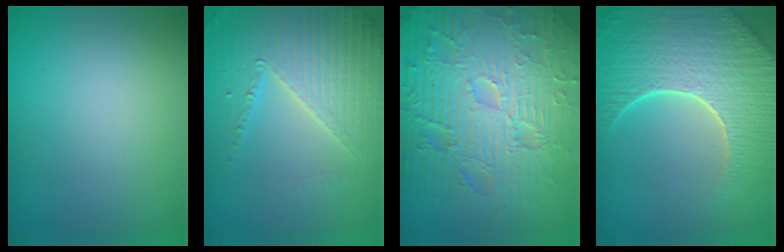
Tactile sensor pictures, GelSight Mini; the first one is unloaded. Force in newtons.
{"total": 4.4, "press": 4.3, "slide": 1.0}
{"total": 12.2, "press": 7.8, "slide": 9.4}
{"total": 8.7, "press": 6.0, "slide": 6.3}